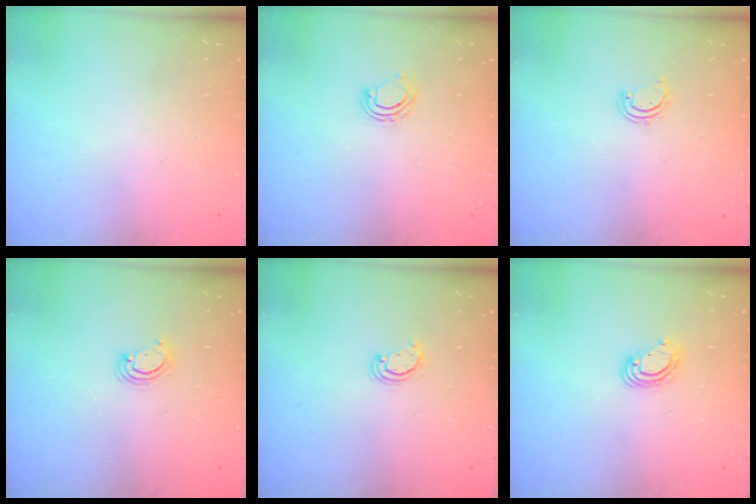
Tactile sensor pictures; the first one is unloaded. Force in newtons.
{"total": 4.5, "press": 4.5, "slide": 0.2}
{"total": 2.5, "press": 2.5, "slide": 0.3}
{"total": 2.6, "press": 2.6, "slide": 0.3}
{"total": 2.5, "press": 2.5, "slide": 0.3}
{"total": 5.7, "press": 5.7, "slide": 0.5}